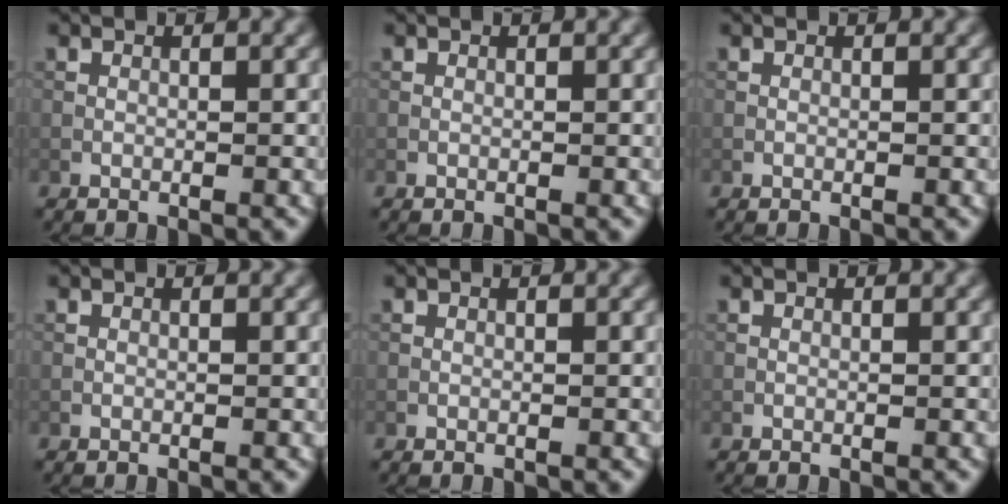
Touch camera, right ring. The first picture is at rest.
{"total": 0.0}
{"total": 0.0}
{"total": 0.0}
{"total": 0.0}
{"total": 0.0}